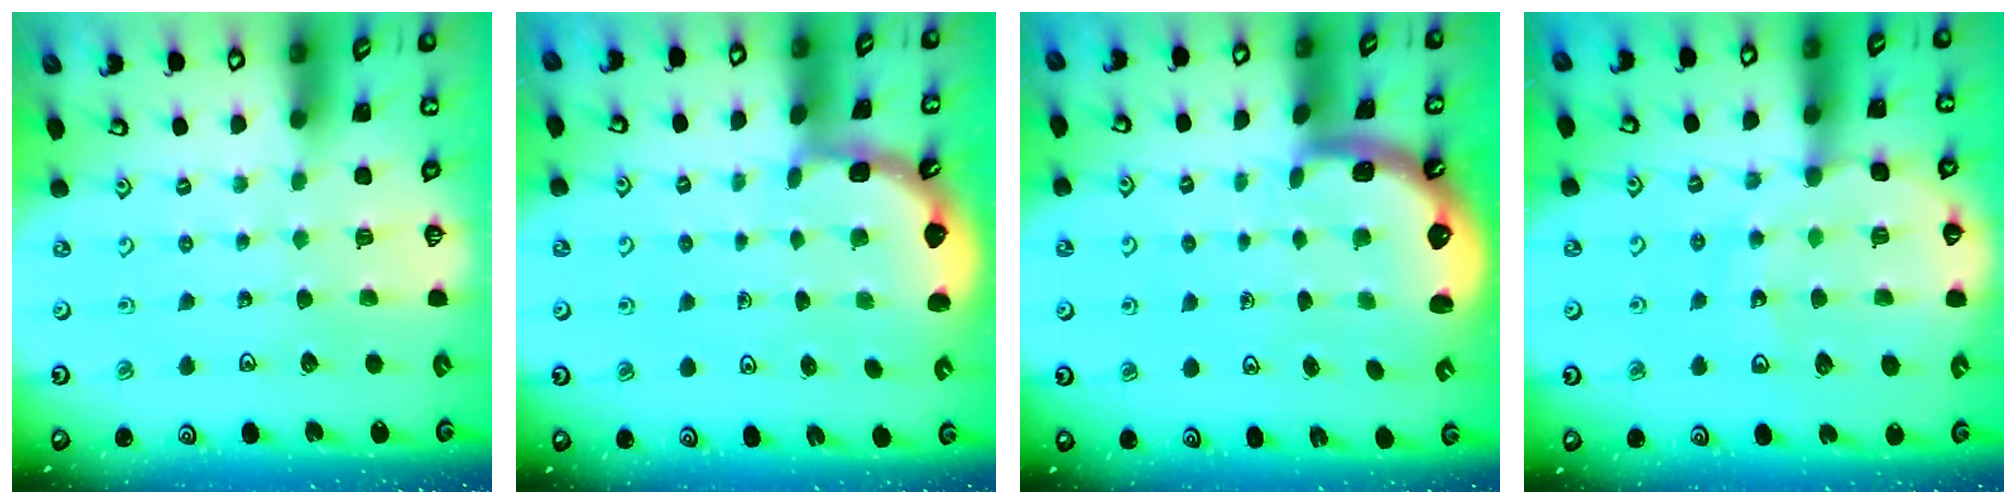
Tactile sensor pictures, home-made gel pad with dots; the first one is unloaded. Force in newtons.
{"total": 2.1, "press": 2.1, "slide": 0.2}
{"total": 1.5, "press": 1.4, "slide": 0.6}
{"total": 12.8, "press": 12.5, "slide": 3.1}